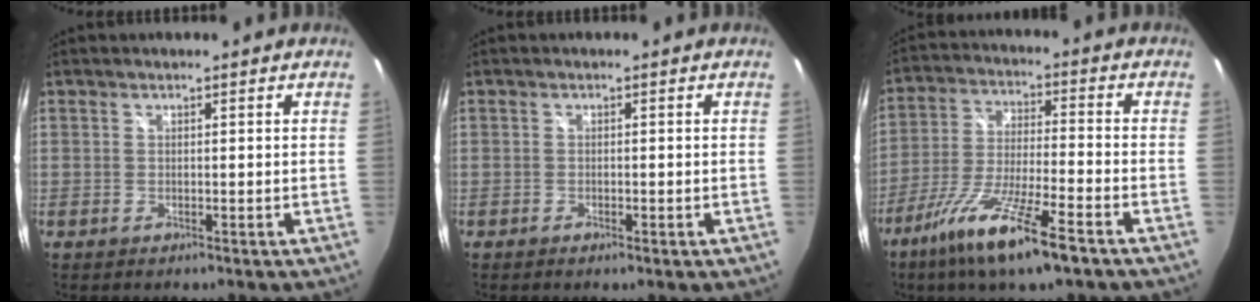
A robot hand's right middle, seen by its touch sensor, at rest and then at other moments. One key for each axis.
{"total": 1.1, "fx": -0.6, "fy": 0.3, "fz": 0.9, "tx": -0.013, "ty": -0.001, "tz": -0.011}
{"total": 14.5, "fx": -9.1, "fy": 1.7, "fz": 11.1, "tx": -0.228, "ty": -0.033, "tz": -0.169}